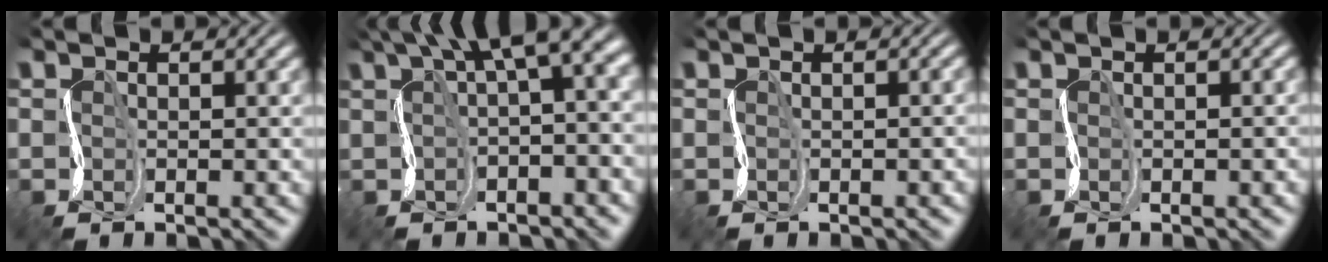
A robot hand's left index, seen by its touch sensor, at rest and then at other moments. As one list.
[{"total": 9.2, "force": [3.8, 3.0, 7.8], "torque": [-0.107, 0.024, 0.059]}, {"total": 0.9, "force": [-0.3, 0.5, 0.7], "torque": [-0.003, 0.001, -0.004]}, {"total": 0.9, "force": [-0.3, 0.4, 0.8], "torque": [-0.002, 0.001, -0.003]}]